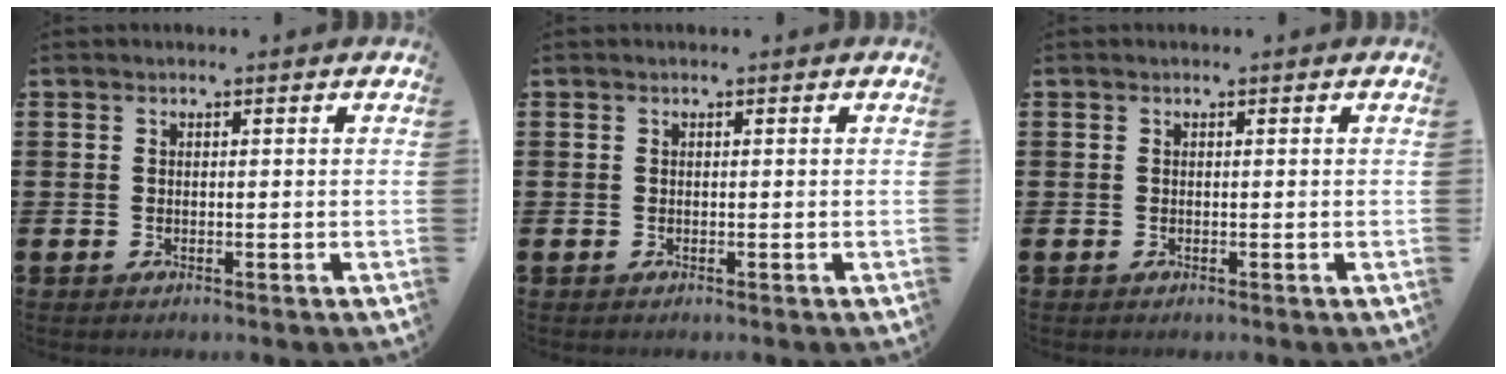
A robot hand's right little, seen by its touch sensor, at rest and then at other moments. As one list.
[{"total": 0.0}, {"total": 0.0}]